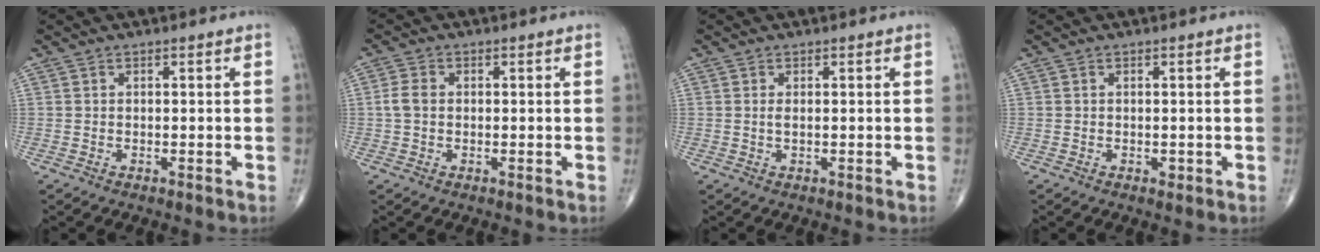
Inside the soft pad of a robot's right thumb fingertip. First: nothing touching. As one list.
[{"total": 3.0, "force": [0.0, 2.1, 2.1], "torque": [-0.048, 0.007, -0.003]}, {"total": 1.0, "force": [0.1, 0.3, 1.0], "torque": [-0.023, -0.002, 0.004]}, {"total": 0.7, "force": [-0.1, 0.5, 0.5], "torque": [-0.004, -0.001, -0.002]}]